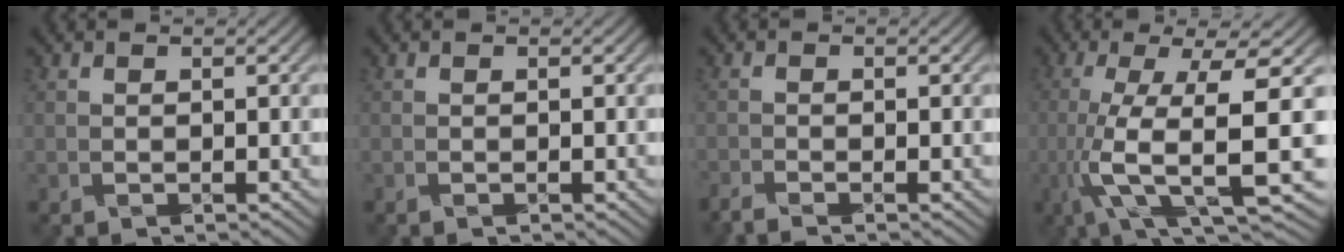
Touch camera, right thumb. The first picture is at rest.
{"total": 0.0}
{"total": 1.9, "force": [-1.7, 0.3, 0.9], "torque": [-0.025, -0.005, -0.039]}
{"total": 12.4, "force": [-2.5, 2.6, 11.8], "torque": [-0.205, 0.004, -0.039]}